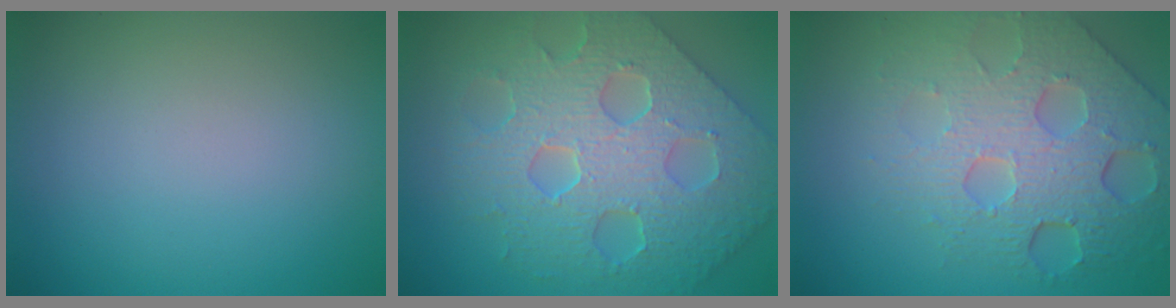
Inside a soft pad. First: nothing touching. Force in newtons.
{"total": 7.9, "press": 6.5, "slide": 4.4}
{"total": 7.9, "press": 5.5, "slide": 5.7}